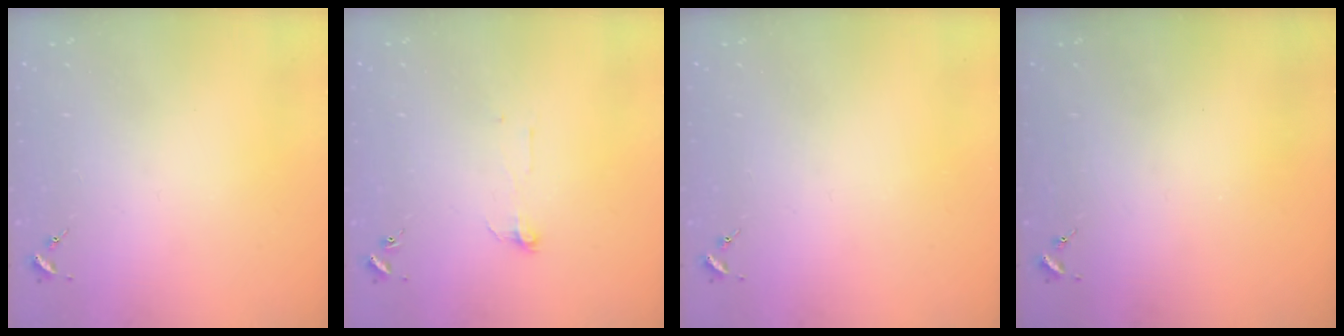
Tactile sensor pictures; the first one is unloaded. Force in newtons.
{"total": 5.1, "press": 5.0, "slide": 0.5}
{"total": 0.0}
{"total": 0.0}